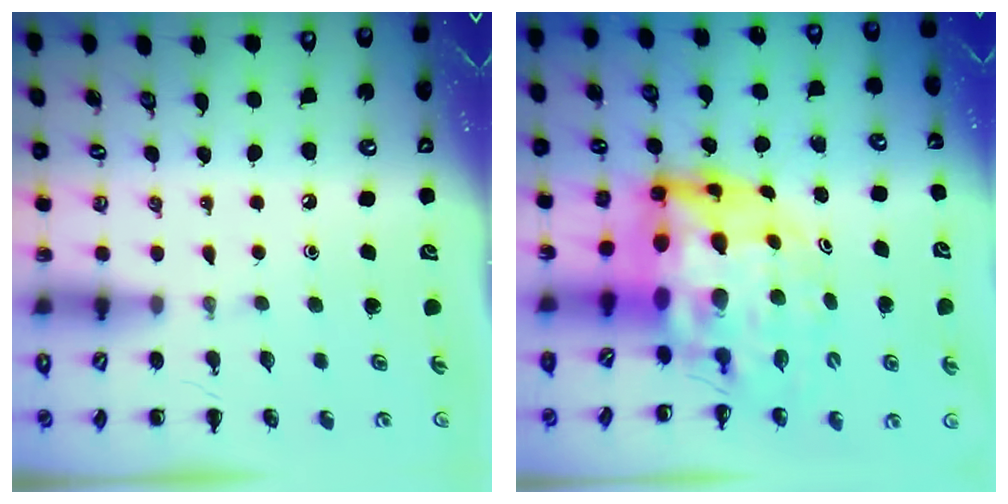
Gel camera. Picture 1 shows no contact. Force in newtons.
{"total": 14.3, "press": 13.7, "slide": 4.3}